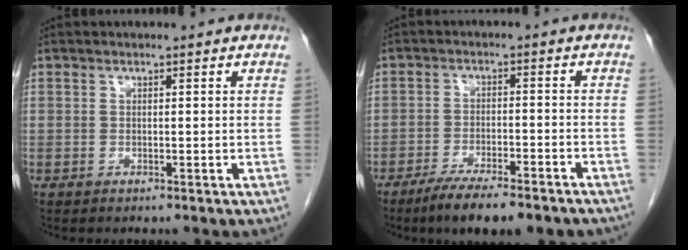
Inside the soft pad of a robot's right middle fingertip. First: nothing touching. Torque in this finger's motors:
{"motor_torque": [1.16, -0.97, 0.42, 0.09]}